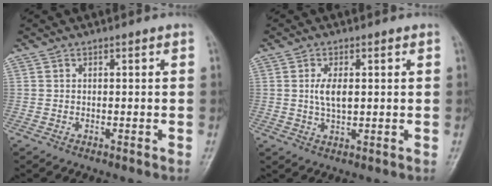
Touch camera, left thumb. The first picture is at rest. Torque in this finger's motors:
{"motor_torque": [0.05, 0.05, 0.27, -0.08, 0.05]}